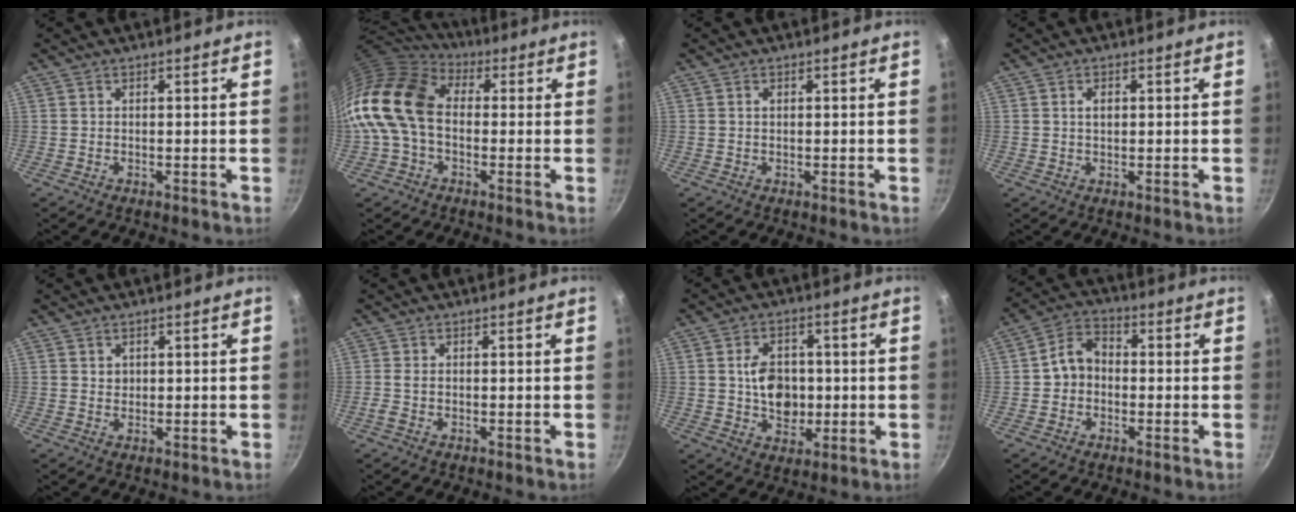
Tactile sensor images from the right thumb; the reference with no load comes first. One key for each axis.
{"total": 15.9, "fx": -0.4, "fy": 11.4, "fz": 11.1, "tx": -0.201, "ty": 0.032, "tz": -0.026}
{"total": 0.6, "fx": 0.2, "fy": 0.4, "fz": 0.5, "tx": -0.011, "ty": 0.001, "tz": 0.006}
{"total": 1.9, "fx": 0.4, "fy": 1.2, "fz": 1.4, "tx": -0.021, "ty": 0.002, "tz": 0.009}
{"total": 1.4, "fx": 0.5, "fy": 1.2, "fz": 0.5, "tx": -0.001, "ty": -0.003, "tz": 0.007}
{"total": 1.4, "fx": -0.4, "fy": 0.8, "fz": 1.1, "tx": -0.032, "ty": 0.004, "tz": -0.012}
{"total": 9.7, "fx": 0.2, "fy": 7.1, "fz": 6.6, "tx": -0.077, "ty": 0.002, "tz": 0.005}
{"total": 6.7, "fx": -0.6, "fy": 5.4, "fz": 4.0, "tx": -0.046, "ty": 0.026, "tz": -0.026}